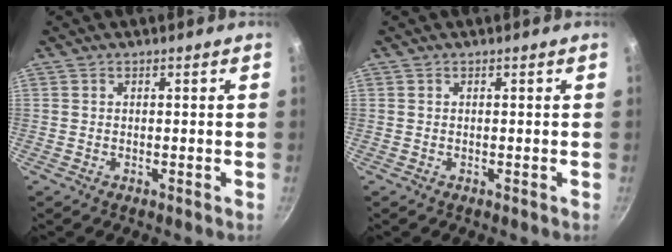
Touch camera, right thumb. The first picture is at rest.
{"total": 0.0}